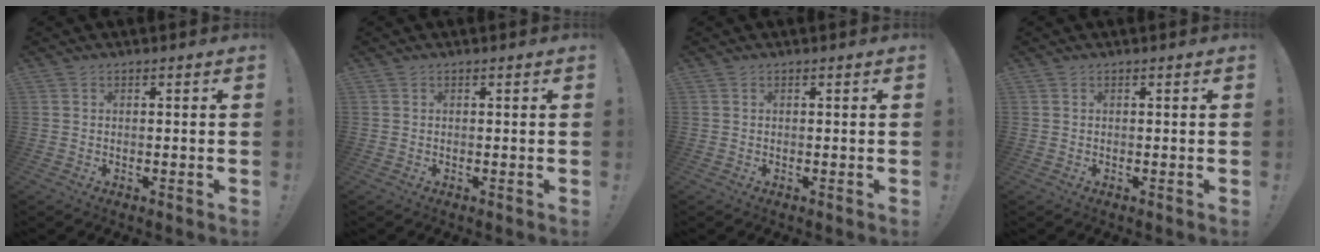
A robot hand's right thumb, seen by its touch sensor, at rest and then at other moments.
{"total": 0.0}
{"total": 0.0}
{"total": 0.0}